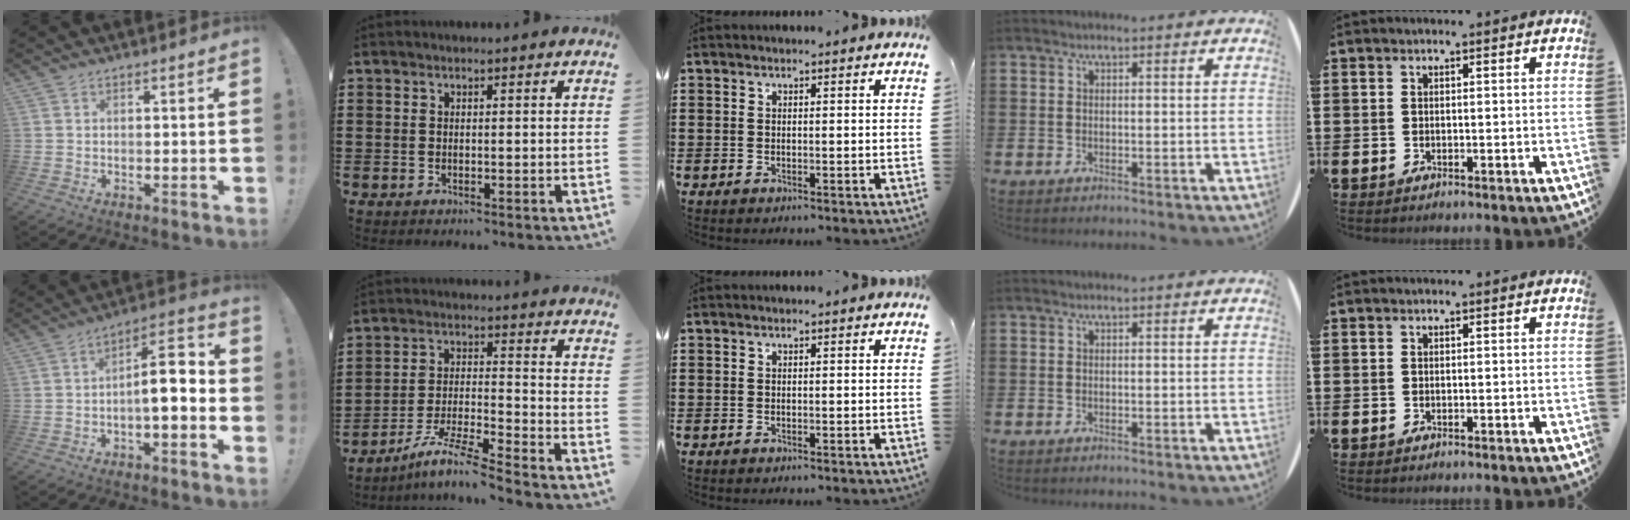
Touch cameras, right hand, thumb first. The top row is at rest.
{"thumb": {"total": 9.8, "force": [-2.4, 3.2, 9.0], "torque": [-0.140, 0.013, -0.042]}, "index": {"total": 7.8, "force": [-6.6, -0.4, 4.1], "torque": [-0.092, -0.011, -0.132]}}